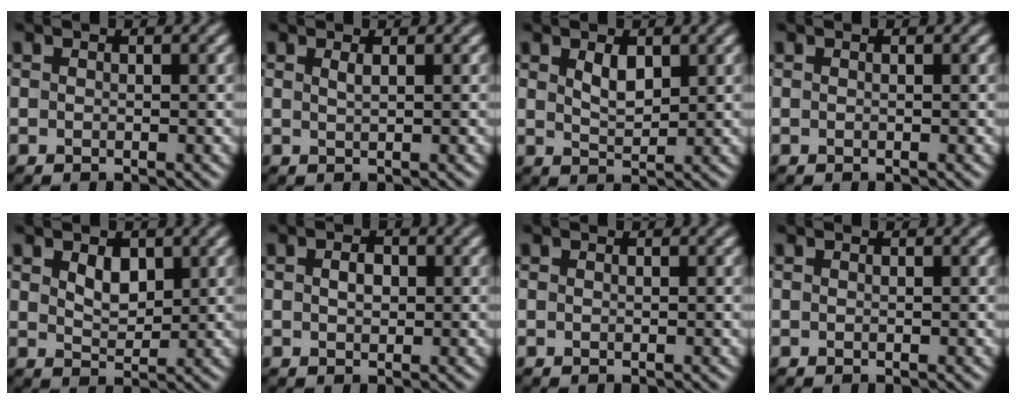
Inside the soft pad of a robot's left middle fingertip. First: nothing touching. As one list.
[{"total": 0.9, "force": [0.4, 0.3, 0.7], "torque": [-0.008, 0.001, 0.007]}, {"total": 2.1, "force": [1.1, 1.0, 1.6], "torque": [-0.031, -0.003, 0.023]}, {"total": 0.0}, {"total": 2.4, "force": [1.1, 1.4, 1.6], "torque": [-0.029, -0.003, 0.023]}, {"total": 1.5, "force": [0.2, 1.0, 1.1], "torque": [-0.021, 0.003, 0.003]}, {"total": 0.0}, {"total": 0.0}]